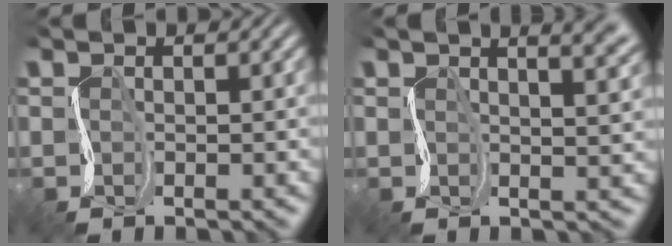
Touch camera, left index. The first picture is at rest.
{"total": 7.2, "force": [4.2, 2.9, 5.1], "torque": [-0.036, 0.039, 0.030]}